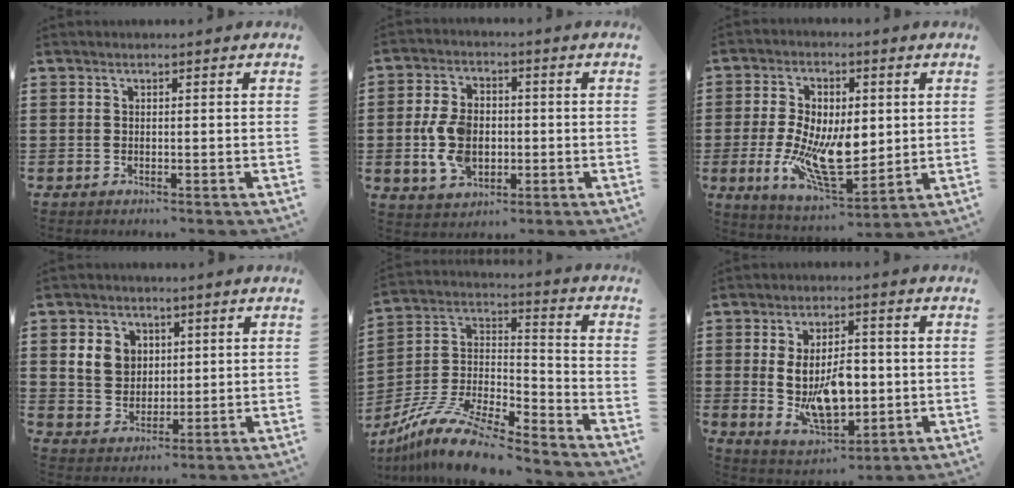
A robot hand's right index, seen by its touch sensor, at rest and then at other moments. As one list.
[{"total": 8.7, "force": [-0.8, 5.9, 6.3], "torque": [-0.158, 0.005, -0.021]}, {"total": 12.2, "force": [-1.4, 6.4, 10.2], "torque": [-0.192, -0.007, -0.017]}, {"total": 6.0, "force": [1.8, 5.3, 2.4], "torque": [-0.068, 0.018, 0.034]}, {"total": 12.0, "force": [-10.2, 2.6, 5.8], "torque": [-0.129, 0.022, -0.206]}, {"total": 9.7, "force": [-0.5, 5.2, 8.2], "torque": [-0.141, -0.007, -0.016]}]